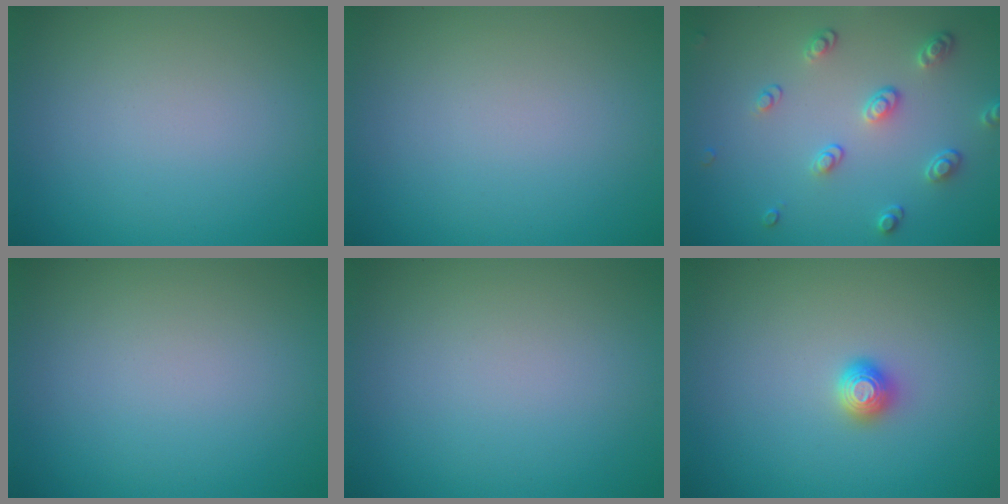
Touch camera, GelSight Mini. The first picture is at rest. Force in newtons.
{"total": 0.0}
{"total": 2.8, "press": 2.5, "slide": 1.1}
{"total": 0.0}
{"total": 0.0}
{"total": 1.3, "press": 1.2, "slide": 0.5}